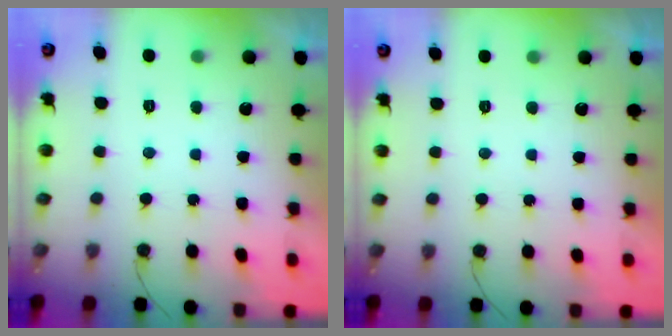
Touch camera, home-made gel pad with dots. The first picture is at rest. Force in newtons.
{"total": 1.9, "press": 1.9, "slide": 0.1}